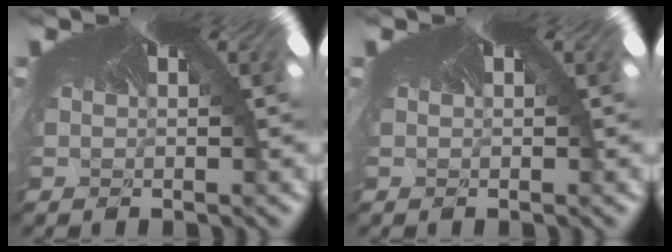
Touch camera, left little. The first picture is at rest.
{"total": 0.0}